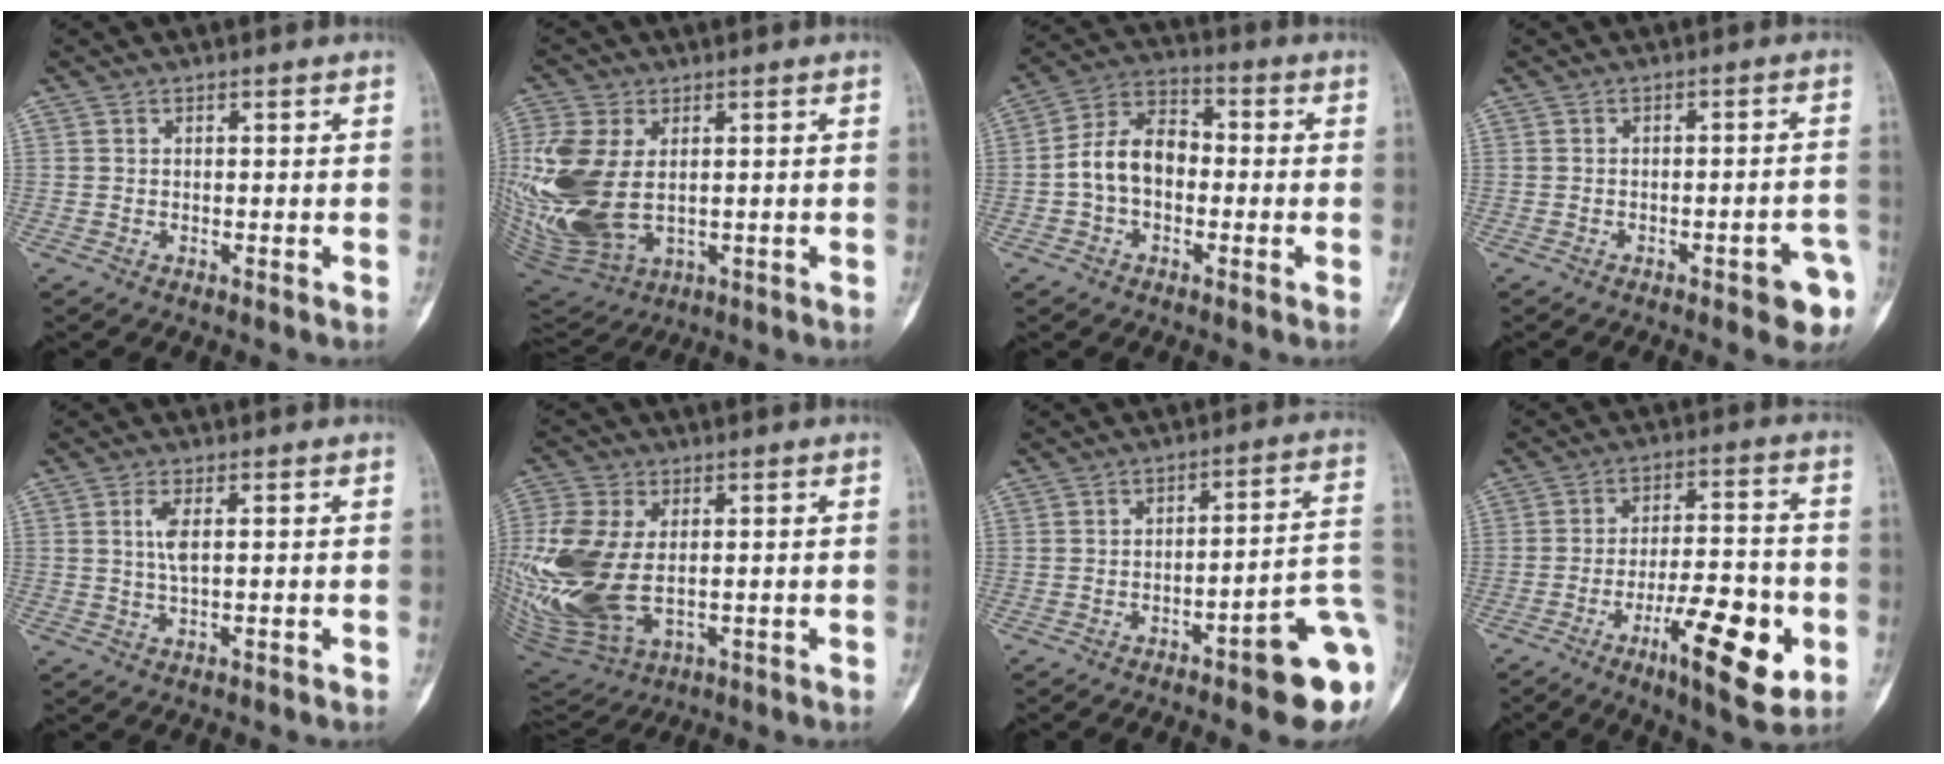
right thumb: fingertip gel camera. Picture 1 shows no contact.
{"total": 18.8, "force": [0.9, 11.7, 14.7], "torque": [-0.349, -0.022, 0.034]}
{"total": 10.1, "force": [-1.2, 6.9, 7.3], "torque": [-0.123, 0.035, -0.036]}
{"total": 6.7, "force": [-3.4, 2.1, 5.4], "torque": [-0.055, 0.024, -0.036]}
{"total": 2.9, "force": [0.5, 0.7, 2.8], "torque": [-0.066, -0.003, 0.012]}
{"total": 20.6, "force": [-0.2, 12.4, 16.5], "torque": [-0.398, -0.022, 0.014]}
{"total": 14.2, "force": [-5.3, 2.9, 12.9], "torque": [-0.124, 0.036, -0.064]}
{"total": 16.4, "force": [-6.3, 5.0, 14.2], "torque": [-0.211, 0.022, -0.091]}